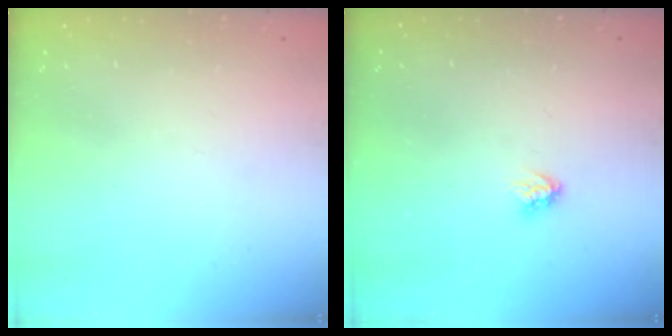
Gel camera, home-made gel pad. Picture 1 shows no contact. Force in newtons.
{"total": 3.0, "press": 2.9, "slide": 0.4}